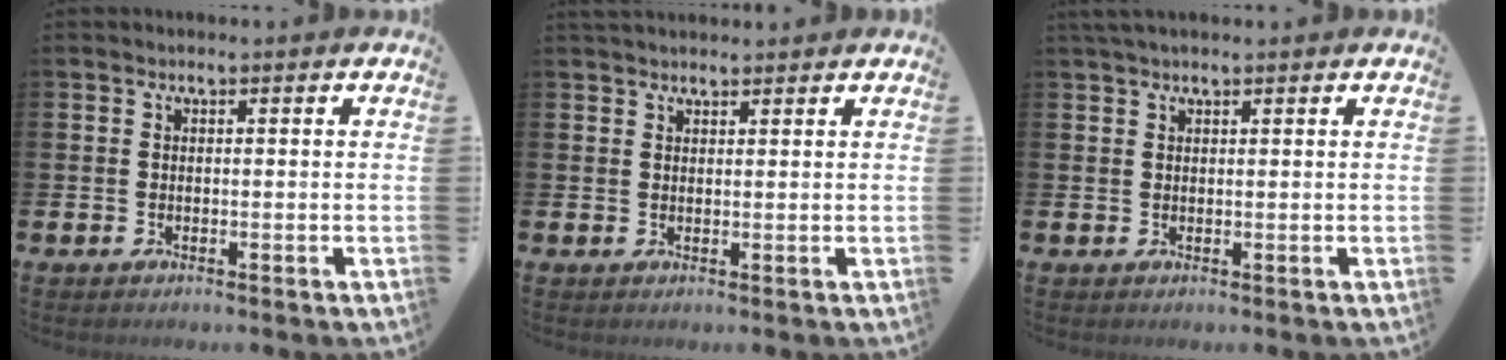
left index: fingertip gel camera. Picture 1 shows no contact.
{"total": 1.9, "force": [1.8, 0.5, 0.2], "torque": [0.001, -0.002, 0.032]}
{"total": 1.5, "force": [1.4, 0.2, 0.7], "torque": [-0.013, 0.003, 0.024]}